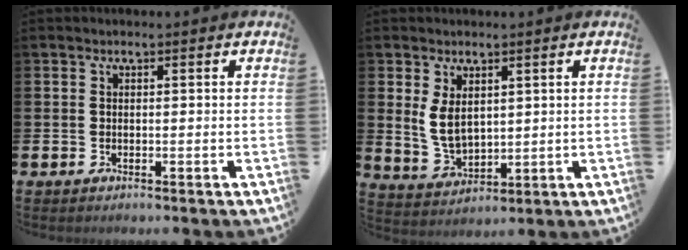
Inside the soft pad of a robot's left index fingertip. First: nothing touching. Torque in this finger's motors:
{"motor_torque": [0.27, 0.04, 0.31, 0.13]}